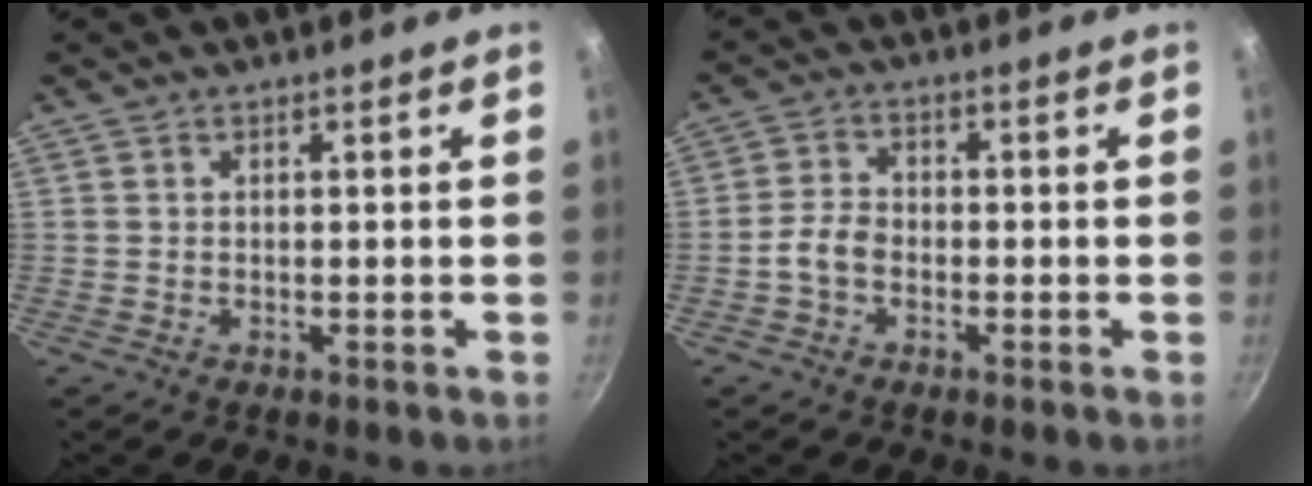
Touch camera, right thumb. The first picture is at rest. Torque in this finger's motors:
{"motor_torque": [0.22, -0.05, 0.43, -0.64, 0.02]}